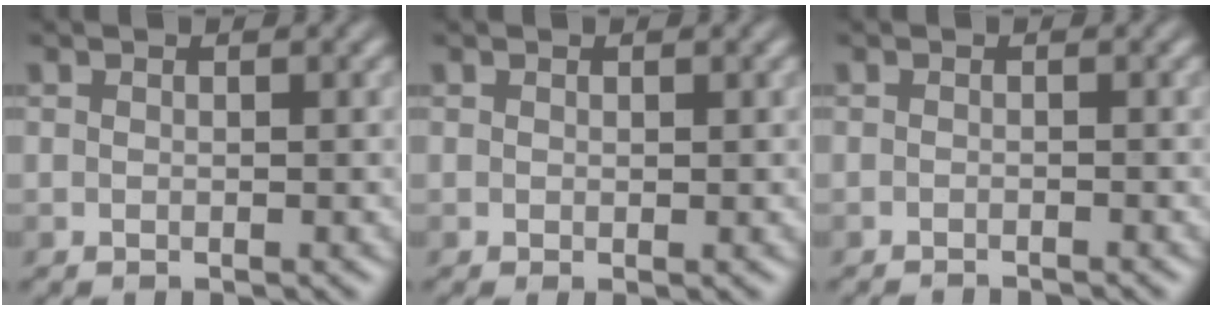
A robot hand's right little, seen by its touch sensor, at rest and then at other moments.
{"total": 0.5, "force": [0.1, 0.1, 0.5], "torque": [-0.008, -0.001, 0.001]}
{"total": 2.3, "force": [-2.1, 0.3, 0.7], "torque": [-0.003, -0.001, -0.034]}